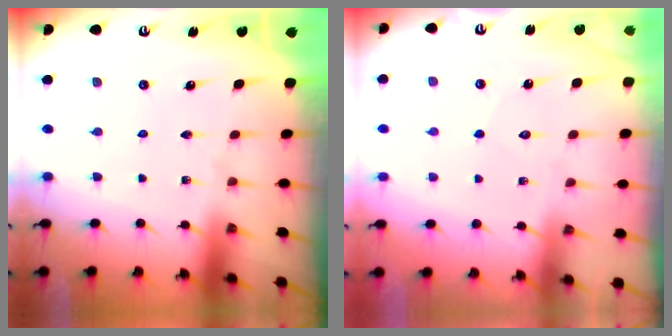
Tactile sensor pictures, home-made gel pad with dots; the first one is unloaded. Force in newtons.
{"total": 3.3, "press": 3.3, "slide": 0.3}